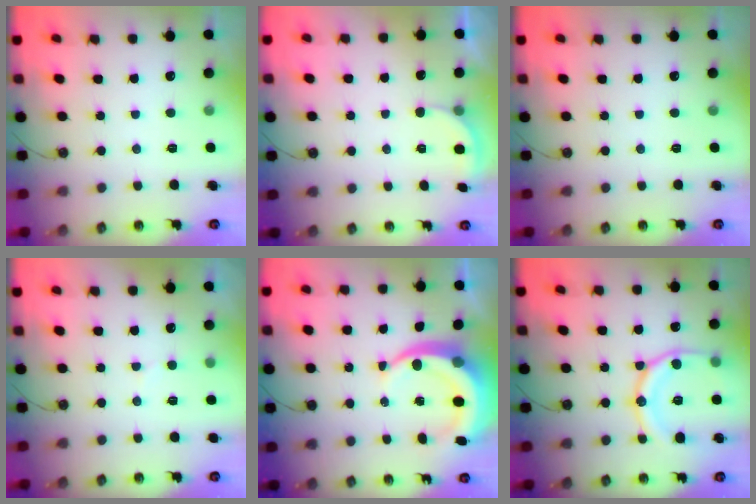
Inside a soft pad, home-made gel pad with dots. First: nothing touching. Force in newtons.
{"total": 2.6, "press": 2.5, "slide": 0.6}
{"total": 0.0}
{"total": 4.4, "press": 4.3, "slide": 0.9}
{"total": 10.2, "press": 10.1, "slide": 1.3}
{"total": 16.9, "press": 16.8, "slide": 1.7}